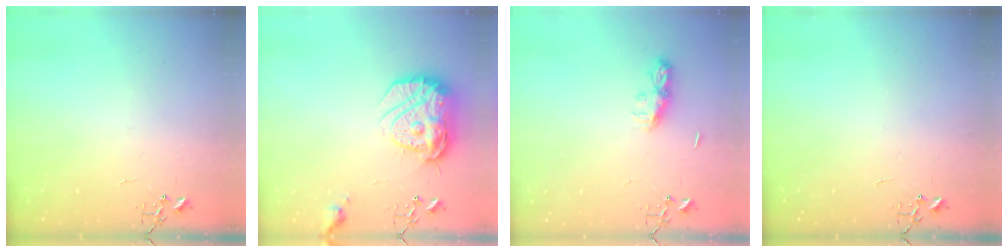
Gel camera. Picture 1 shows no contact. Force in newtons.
{"total": 18.2, "press": 18.2, "slide": 1.5}
{"total": 7.8, "press": 7.8, "slide": 0.4}
{"total": 0.0}